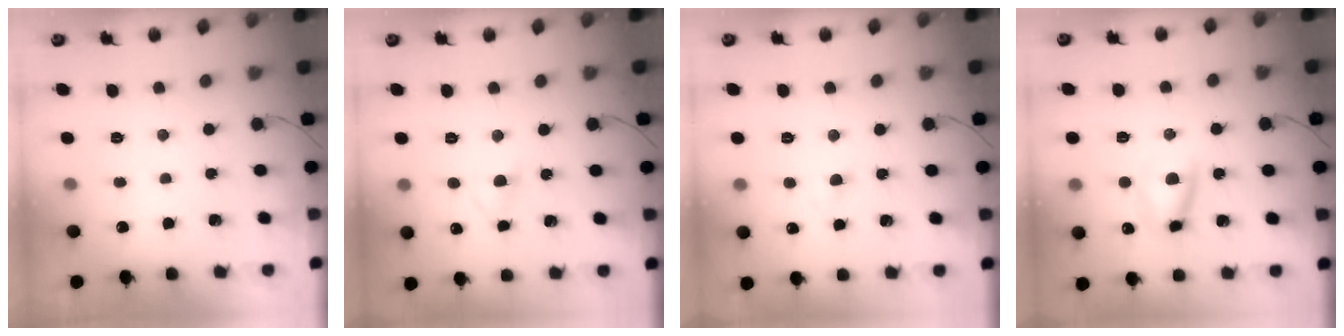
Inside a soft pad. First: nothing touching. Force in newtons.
{"total": 3.4, "press": 3.2, "slide": 1.2}
{"total": 2.8, "press": 2.6, "slide": 1.0}
{"total": 8.4, "press": 8.3, "slide": 1.4}